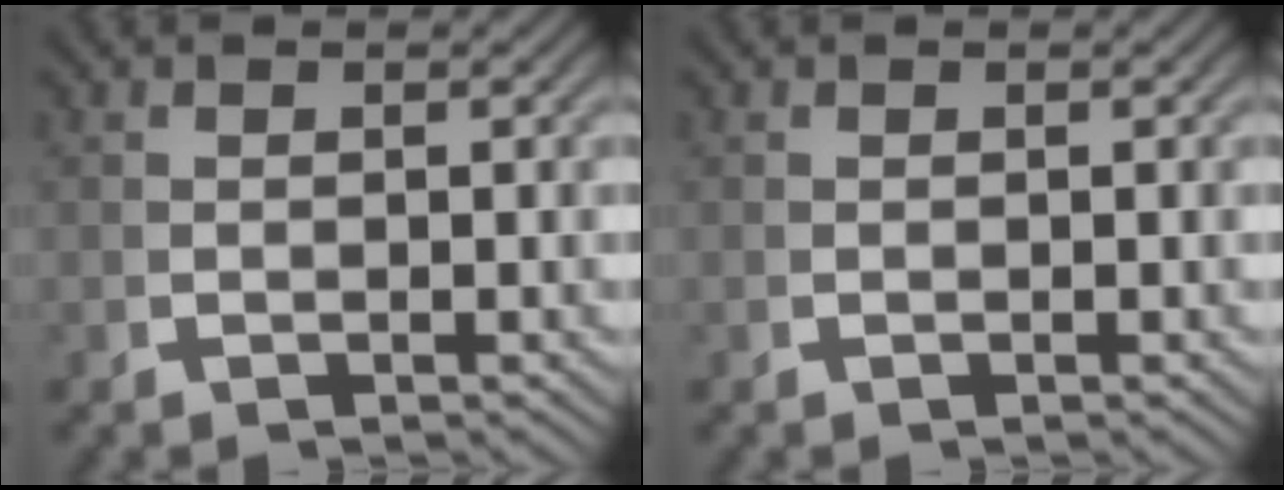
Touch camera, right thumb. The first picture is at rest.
{"total": 0.0}